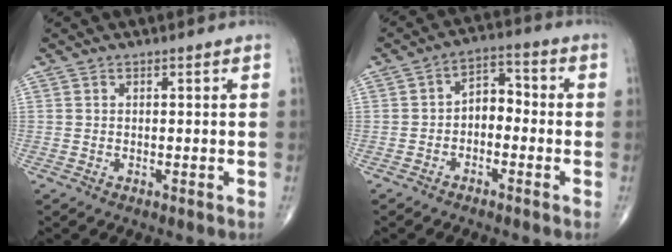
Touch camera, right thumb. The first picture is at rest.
{"total": 5.5, "force": [-1.4, 3.6, 3.9], "torque": [-0.042, 0.035, -0.037]}